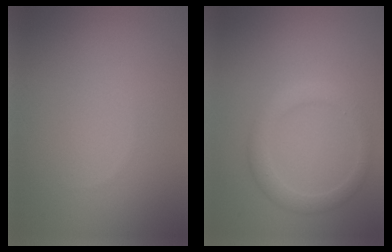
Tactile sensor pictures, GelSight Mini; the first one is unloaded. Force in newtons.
{"total": 2.2, "press": 2.2, "slide": 0.1}